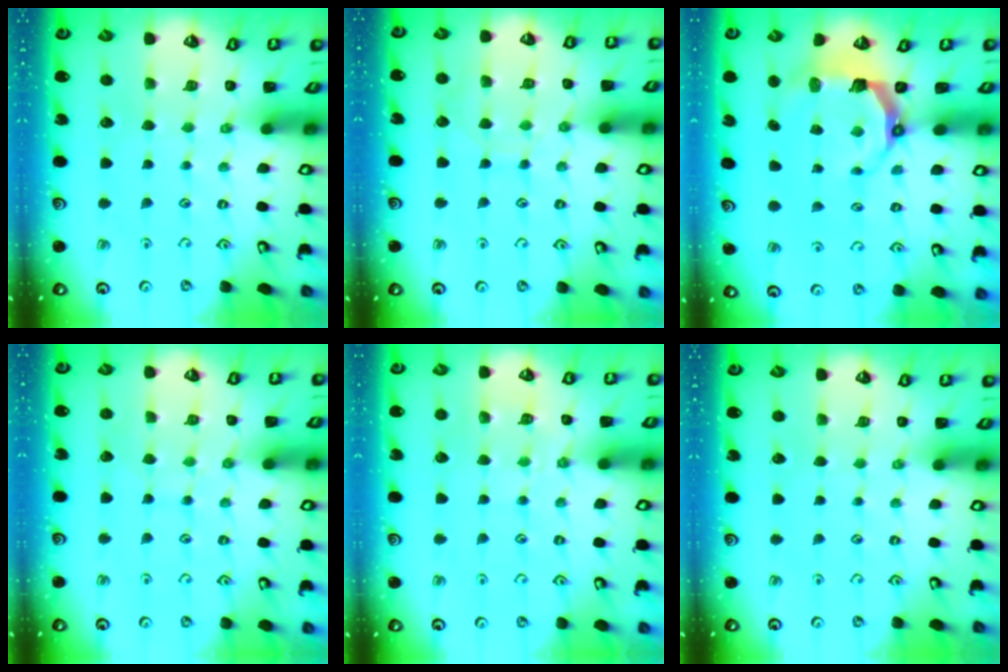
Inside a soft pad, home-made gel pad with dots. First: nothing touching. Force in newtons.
{"total": 7.7, "press": 7.7, "slide": 0.3}
{"total": 6.0, "press": 4.3, "slide": 4.2}
{"total": 6.5, "press": 6.5, "slide": 0.6}
{"total": 6.1, "press": 6.1, "slide": 0.6}
{"total": 0.0}